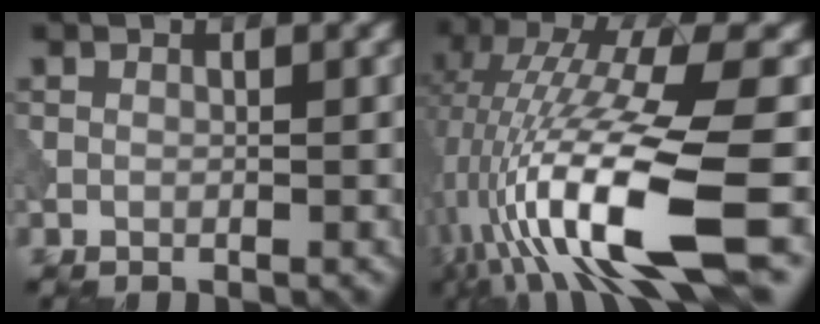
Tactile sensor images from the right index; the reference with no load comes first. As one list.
[{"total": 14.4, "force": [-3.8, 3.5, 13.5], "torque": [-0.256, 0.004, -0.052]}]